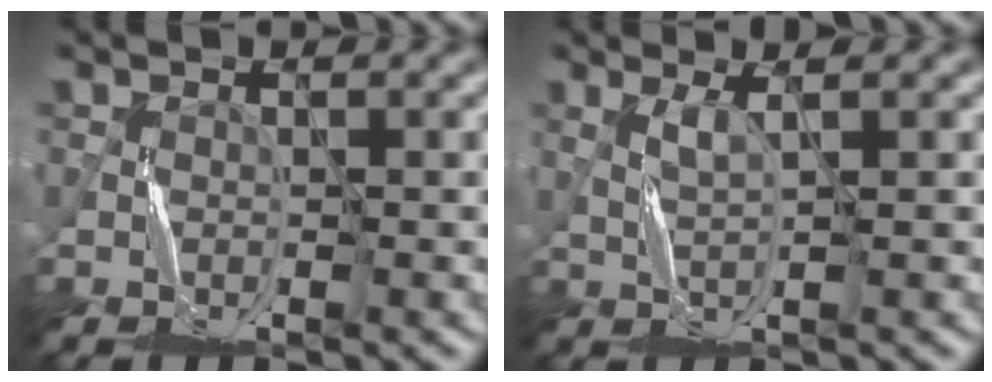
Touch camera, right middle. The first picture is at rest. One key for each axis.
{"total": 1.4, "fx": 0.5, "fy": 0.1, "fz": 1.3, "tx": -0.034, "ty": -0.003, "tz": 0.014}